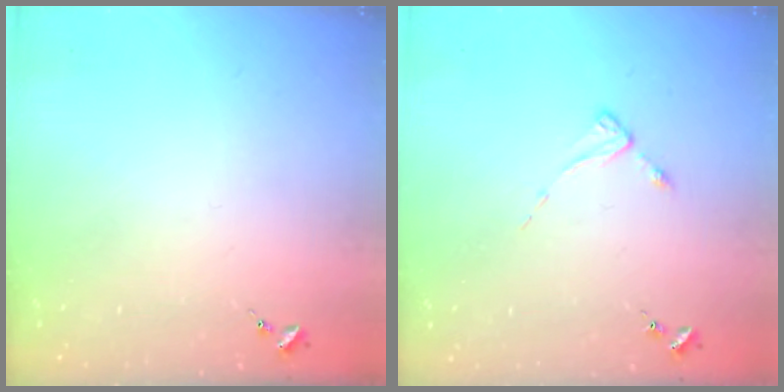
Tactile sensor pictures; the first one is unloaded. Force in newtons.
{"total": 2.6, "press": 2.6, "slide": 0.3}